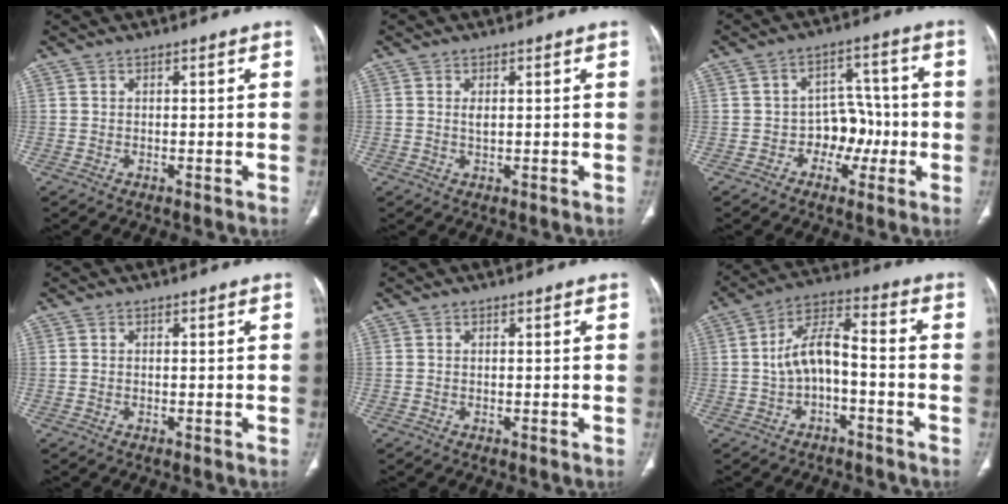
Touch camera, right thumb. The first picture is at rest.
{"total": 1.3, "force": [0.2, 0.5, 1.1], "torque": [-0.022, -0.002, 0.008]}
{"total": 7.3, "force": [-2.2, 5.6, 4.1], "torque": [-0.018, 0.038, -0.037]}
{"total": 0.0}
{"total": 0.0}
{"total": 9.1, "force": [-1.9, 4.5, 7.6], "torque": [-0.139, 0.046, -0.041]}